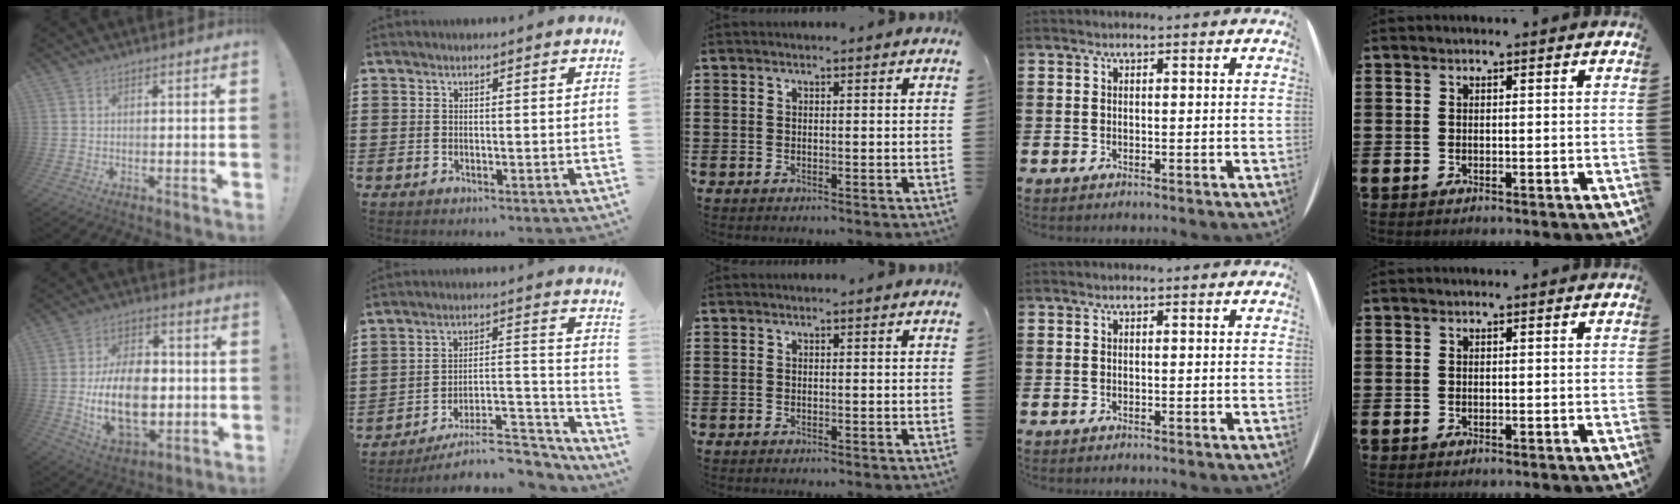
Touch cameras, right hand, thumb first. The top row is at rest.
{"thumb": {"total": 19.6, "force": [-1.9, 12.6, 14.9], "torque": [-0.268, -0.001, -0.029]}, "index": {"total": 10.6, "force": [-8.7, 2.5, 5.4], "torque": [-0.067, 0.032, -0.161]}}